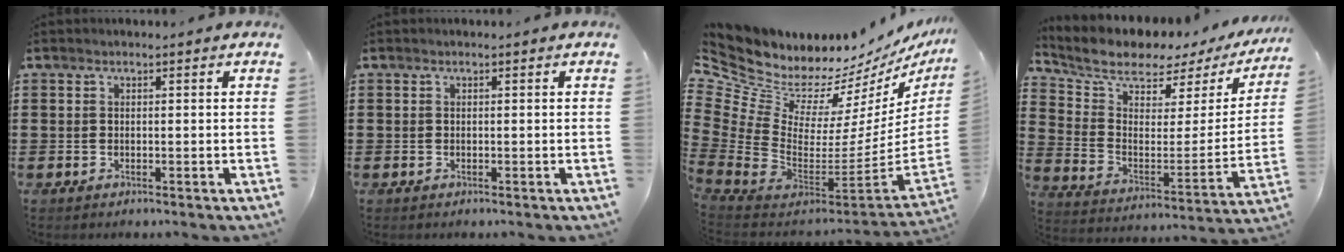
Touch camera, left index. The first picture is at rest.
{"total": 0.0}
{"total": 8.4, "force": [6.9, 4.4, 2.1], "torque": [-0.100, -0.084, 0.124]}
{"total": 6.3, "force": [5.6, 2.1, 2.0], "torque": [-0.068, -0.052, 0.090]}